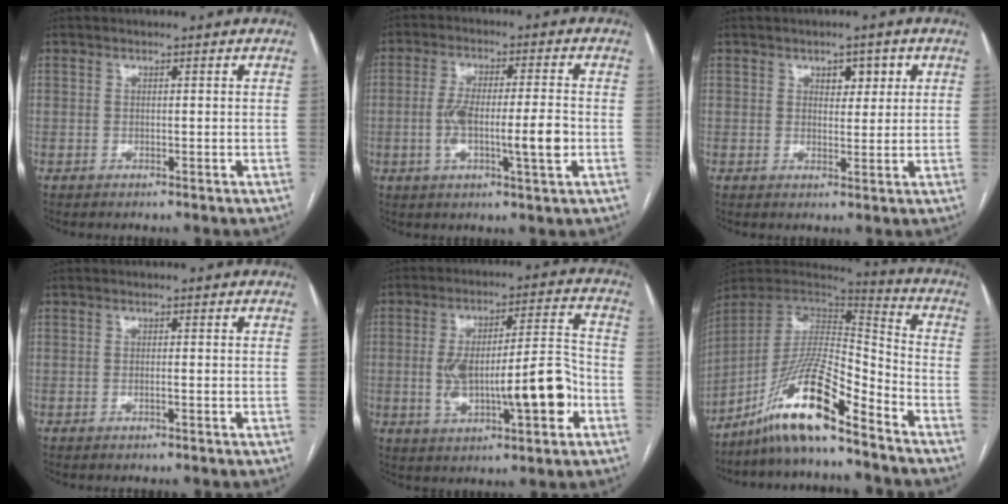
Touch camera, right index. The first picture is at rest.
{"total": 9.5, "force": [-1.8, 1.1, 9.3], "torque": [-0.167, 0.007, -0.029]}
{"total": 2.7, "force": [1.2, 0.7, 2.3], "torque": [-0.039, 0.002, 0.017]}
{"total": 0.6, "force": [-0.2, -0.1, 0.6], "torque": [-0.010, 0.002, -0.002]}
{"total": 15.0, "force": [-3.2, 3.7, 14.2], "torque": [-0.235, 0.026, -0.038]}
{"total": 15.5, "force": [-11.2, 1.7, 10.6], "torque": [-0.201, 0.005, -0.203]}